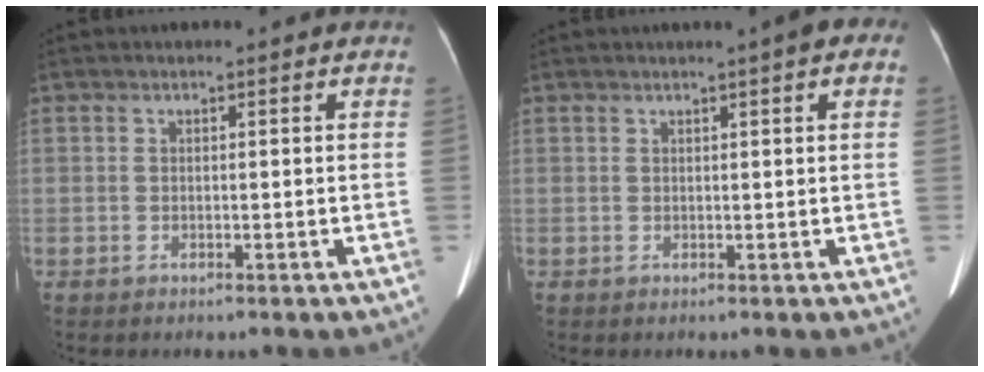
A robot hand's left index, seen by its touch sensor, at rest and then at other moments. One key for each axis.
{"total": 3.1, "fx": 1.6, "fy": 0.4, "fz": 2.6, "tx": -0.029, "ty": 0.014, "tz": 0.016}